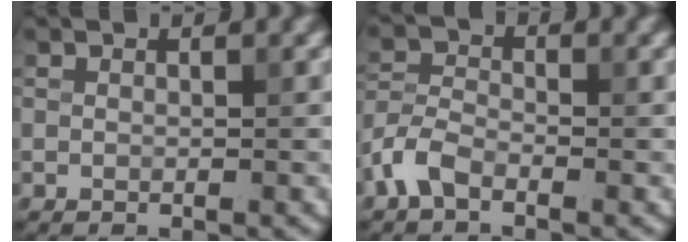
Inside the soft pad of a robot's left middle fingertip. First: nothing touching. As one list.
[{"total": 3.0, "force": [-1.9, 1.5, 1.7], "torque": [-0.038, 0.005, -0.052]}]